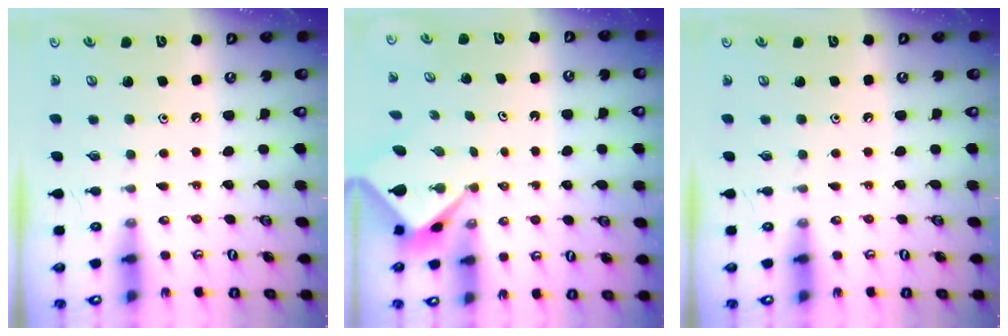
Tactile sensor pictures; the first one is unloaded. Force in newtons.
{"total": 2.1, "press": 2.1, "slide": 0.2}
{"total": 0.0}